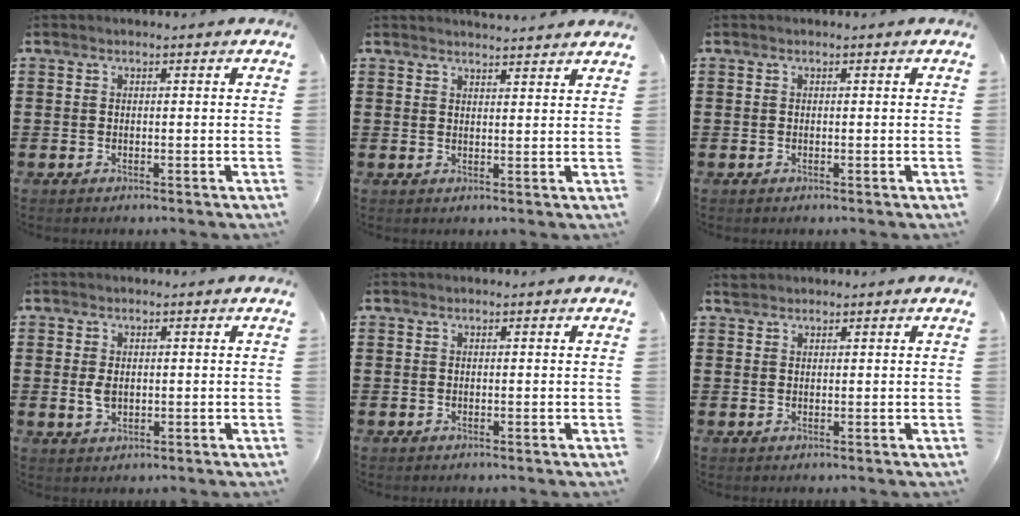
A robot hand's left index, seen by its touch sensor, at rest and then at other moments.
{"total": 2.3, "force": [2.3, -0.2, 0.0], "torque": [-0.007, -0.006, 0.044]}
{"total": 0.0}
{"total": 2.6, "force": [0.2, 1.5, 2.1], "torque": [-0.049, 0.000, 0.001]}
{"total": 0.0}
{"total": 1.1, "force": [1.0, 0.4, 0.1], "torque": [-0.004, 0.002, 0.021]}